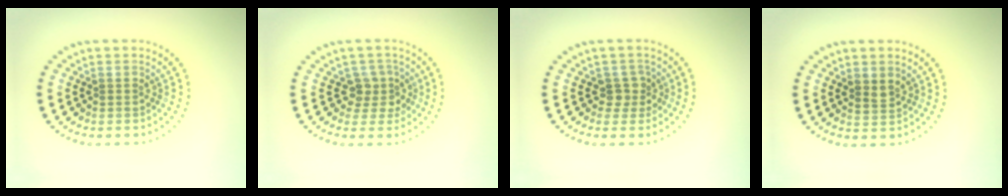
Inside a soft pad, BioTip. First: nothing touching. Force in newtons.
{"total": 2.2, "press": 1.8, "slide": 1.3}
{"total": 1.8, "press": 1.4, "slide": 1.1}
{"total": 1.4, "press": 1.3, "slide": 0.5}